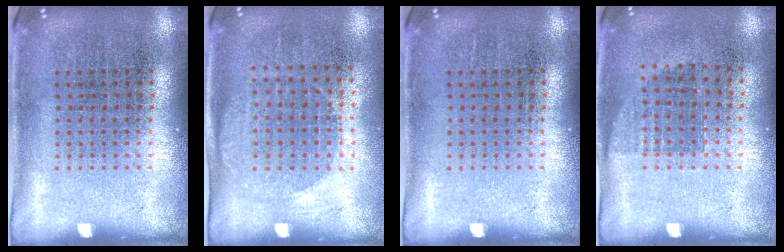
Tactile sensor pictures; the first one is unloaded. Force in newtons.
{"total": 1.1, "press": 1.0, "slide": 0.5}
{"total": 0.0}
{"total": 0.7, "press": 0.6, "slide": 0.3}